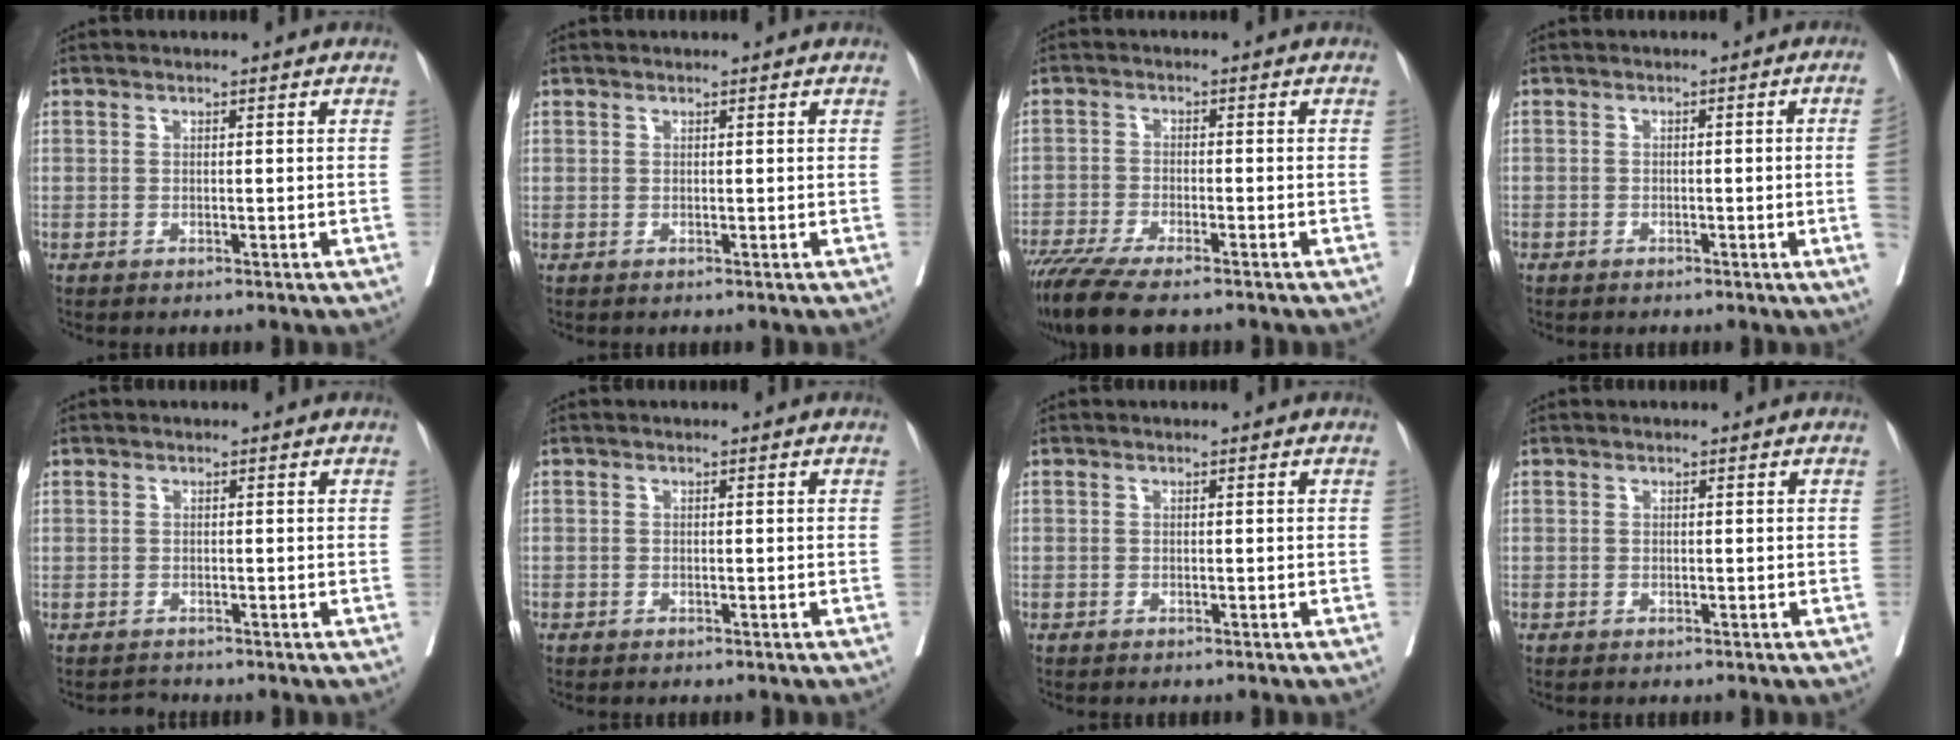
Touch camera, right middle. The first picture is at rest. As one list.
[{"total": 0.6, "force": [0.2, 0.5, 0.0], "torque": [0.012, 0.006, 0.004]}, {"total": 10.4, "force": [-8.4, 1.6, 5.9], "torque": [-0.092, -0.021, -0.139]}, {"total": 3.0, "force": [-0.8, -0.4, 2.9], "torque": [-0.034, 0.003, -0.012]}, {"total": 1.0, "force": [-0.7, 0.6, -0.4], "torque": [0.003, -0.001, -0.015]}, {"total": 0.5, "force": [-0.3, 0.4, -0.1], "torque": [0.003, 0.007, -0.007]}, {"total": 0.0}, {"total": 0.0}]